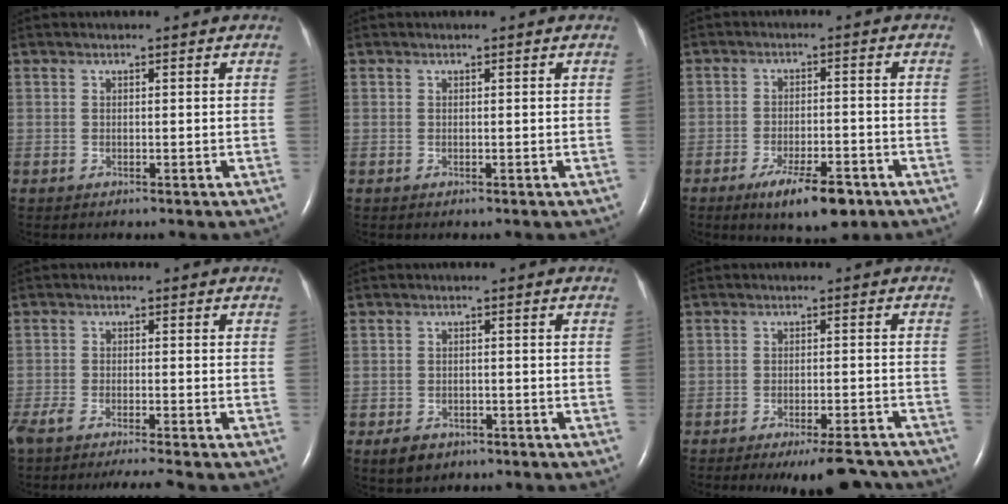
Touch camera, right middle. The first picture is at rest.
{"total": 0.0}
{"total": 8.3, "force": [-5.2, 2.2, 6.1], "torque": [-0.101, -0.009, -0.078]}
{"total": 8.9, "force": [-7.7, -0.1, 4.5], "torque": [-0.072, -0.020, -0.126]}
{"total": 3.5, "force": [-2.3, 2.3, 1.3], "torque": [-0.027, 0.002, -0.029]}
{"total": 9.5, "force": [-8.6, 1.5, 3.9], "torque": [-0.039, -0.004, -0.111]}